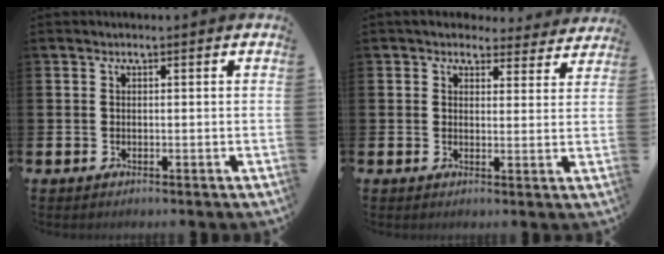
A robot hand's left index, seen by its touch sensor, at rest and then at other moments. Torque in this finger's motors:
{"motor_torque": [1.02, -1.12, 0.43, 0.03]}